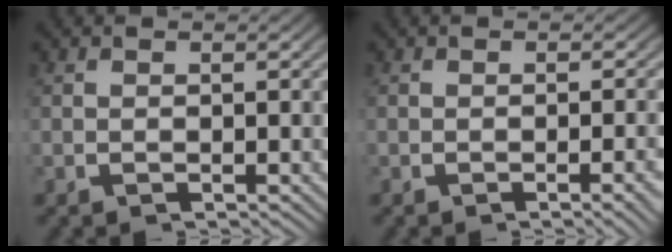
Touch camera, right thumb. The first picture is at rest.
{"total": 1.1, "force": [-0.4, 0.1, 1.0], "torque": [-0.016, 0.001, -0.004]}